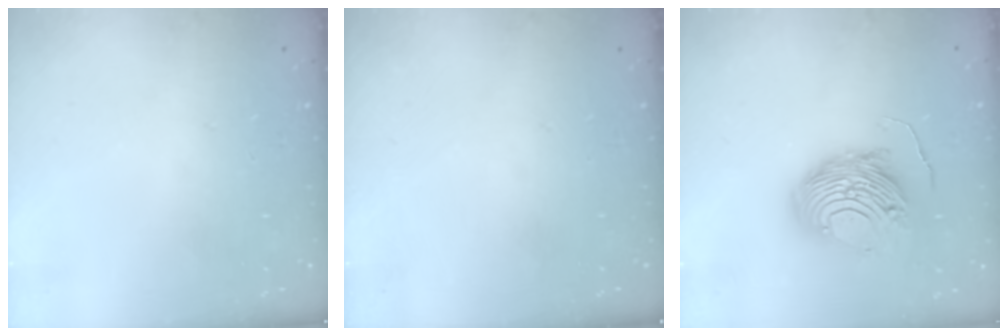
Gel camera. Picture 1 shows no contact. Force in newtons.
{"total": 0.0}
{"total": 13.1, "press": 13.0, "slide": 1.2}